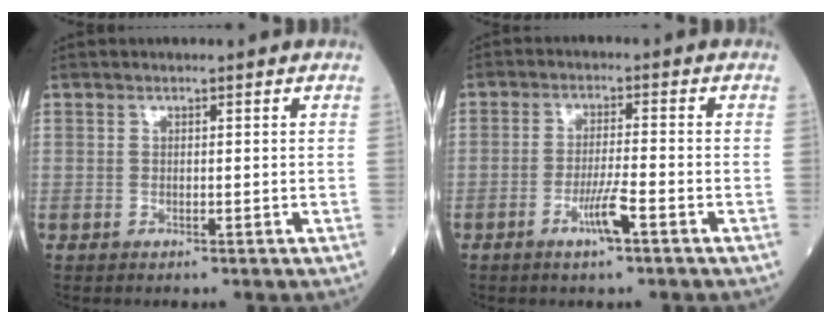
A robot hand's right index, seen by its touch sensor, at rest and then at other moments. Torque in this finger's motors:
{"motor_torque": [0.52, -0.03, 0.24, 0.08]}